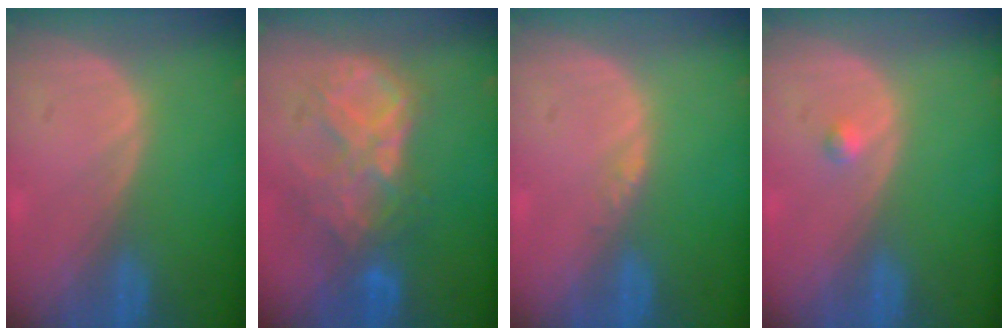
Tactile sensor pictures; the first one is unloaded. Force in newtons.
{"total": 9.1, "press": 7.7, "slide": 4.8}
{"total": 0.8, "press": 0.8, "slide": 0.1}
{"total": 0.8, "press": 0.8, "slide": 0.1}